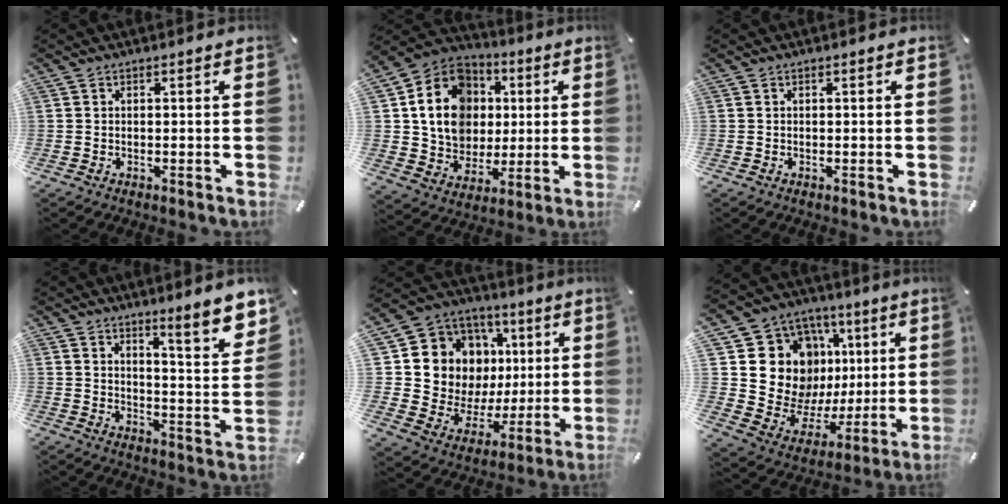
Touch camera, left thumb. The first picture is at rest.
{"total": 17.6, "force": [2.8, 15.2, 8.5], "torque": [-0.174, -0.002, 0.058]}
{"total": 0.0}
{"total": 9.2, "force": [7.6, 1.2, 5.1], "torque": [-0.069, -0.064, 0.128]}
{"total": 14.0, "force": [4.5, 12.4, 4.8], "torque": [-0.085, -0.041, 0.106]}
{"total": 16.9, "force": [6.0, 14.7, 5.6], "torque": [-0.087, -0.051, 0.140]}